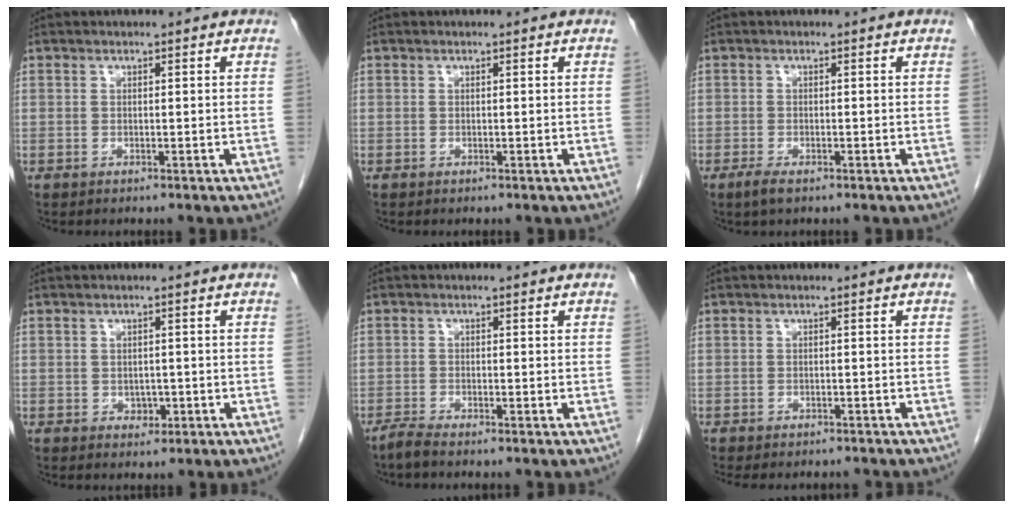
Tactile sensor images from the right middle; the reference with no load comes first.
{"total": 0.0}
{"total": 2.0, "force": [-1.3, 0.6, 1.4], "torque": [-0.034, -0.004, -0.022]}
{"total": 1.6, "force": [-0.5, 1.3, 0.9], "torque": [-0.012, 0.003, -0.001]}
{"total": 1.7, "force": [-1.5, -0.2, 0.7], "torque": [-0.023, -0.004, -0.034]}
{"total": 8.1, "force": [-7.2, 2.3, 2.8], "torque": [-0.035, -0.004, -0.087]}